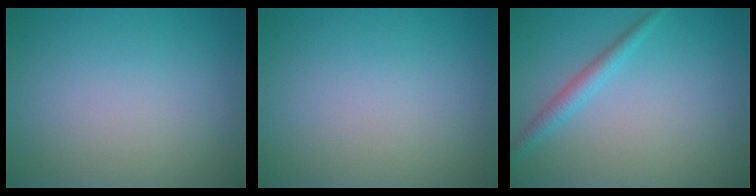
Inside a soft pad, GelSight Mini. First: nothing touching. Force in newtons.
{"total": 0.0}
{"total": 1.9, "press": 1.9, "slide": 0.0}